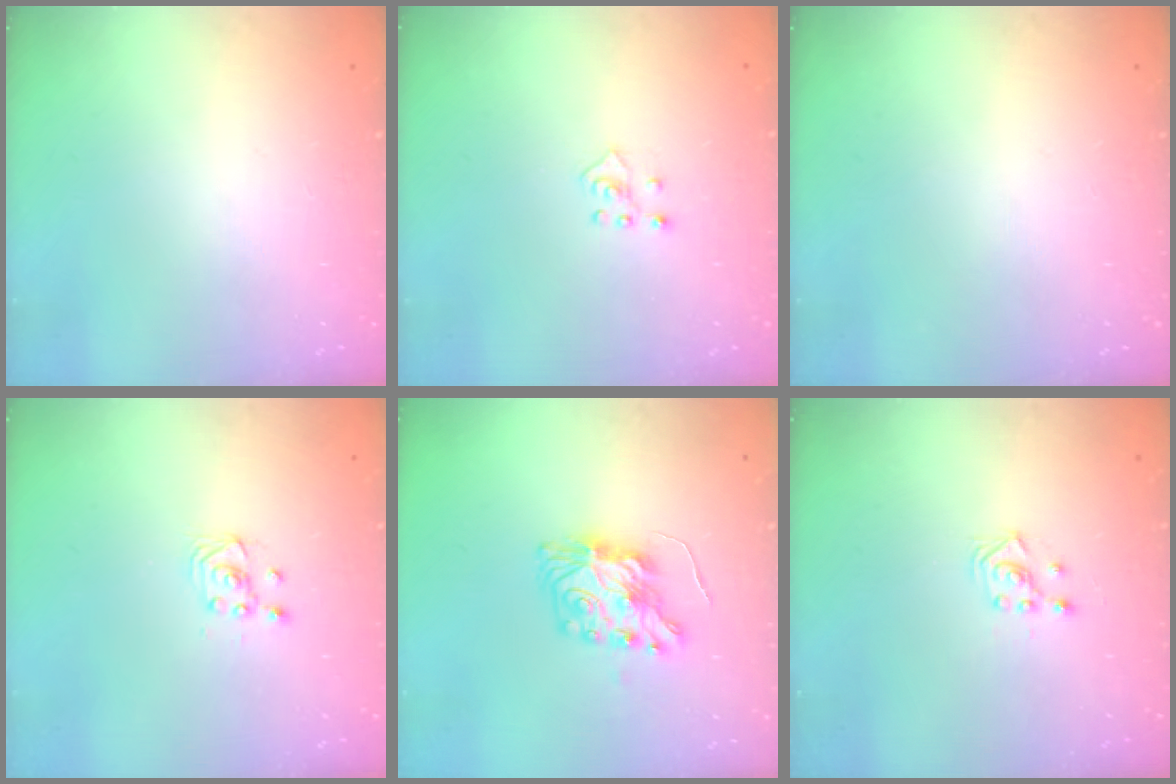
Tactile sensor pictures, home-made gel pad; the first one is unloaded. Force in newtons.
{"total": 2.3, "press": 2.3, "slide": 0.5}
{"total": 0.0}
{"total": 2.5, "press": 2.2, "slide": 1.1}
{"total": 8.5, "press": 8.4, "slide": 0.4}
{"total": 2.9, "press": 2.7, "slide": 1.0}